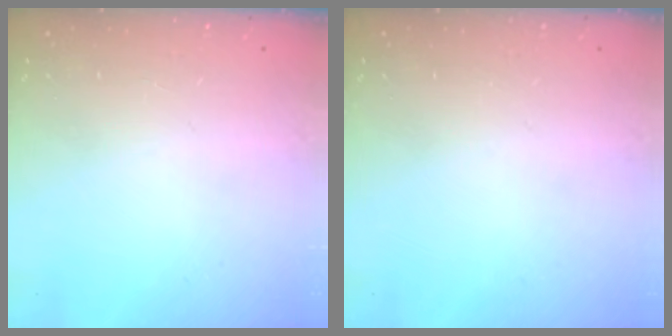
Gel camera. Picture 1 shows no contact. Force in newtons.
{"total": 0.0}